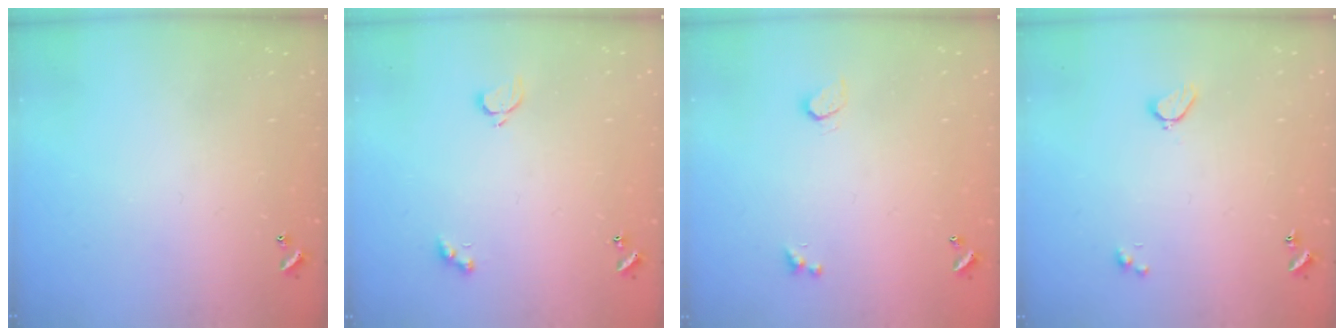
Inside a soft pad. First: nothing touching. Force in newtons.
{"total": 2.1, "press": 2.1, "slide": 0.5}
{"total": 0.9, "press": 0.8, "slide": 0.4}
{"total": 2.0, "press": 1.9, "slide": 0.6}